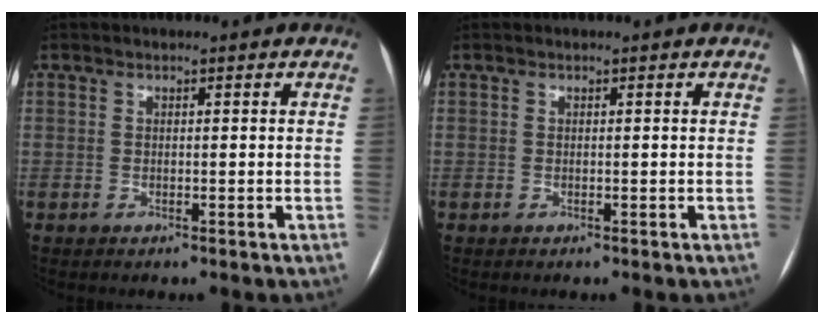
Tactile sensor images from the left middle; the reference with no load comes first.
{"total": 0.0}